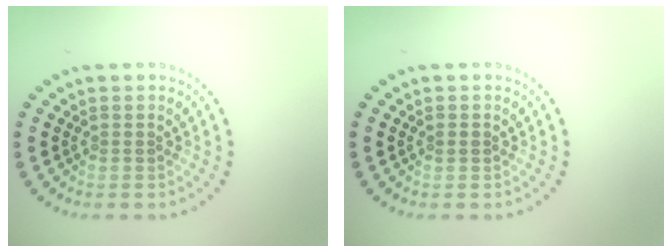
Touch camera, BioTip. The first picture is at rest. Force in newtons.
{"total": 0.8, "press": 0.7, "slide": 0.3}